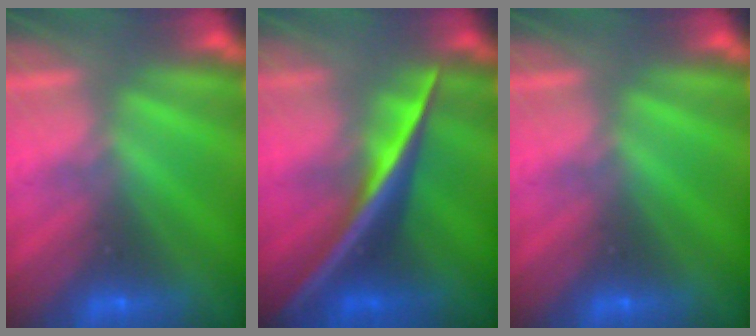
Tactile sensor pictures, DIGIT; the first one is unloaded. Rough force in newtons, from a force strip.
{"total": 2.5}
{"total": 0.0}